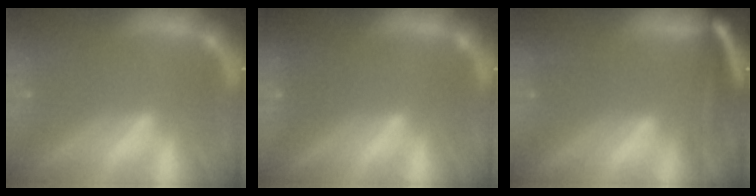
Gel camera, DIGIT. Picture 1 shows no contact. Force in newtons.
{"total": 9.0}
{"total": 8.1}